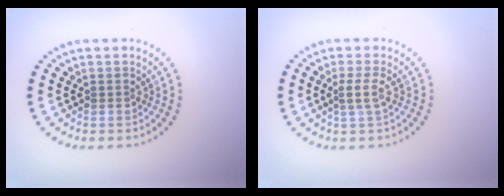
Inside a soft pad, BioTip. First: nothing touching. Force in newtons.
{"total": 1.7, "press": 1.3, "slide": 1.1}